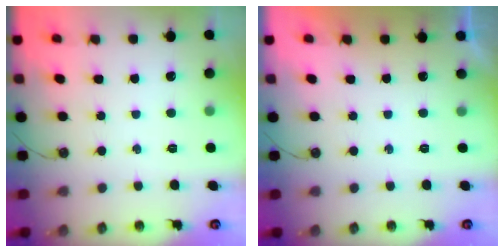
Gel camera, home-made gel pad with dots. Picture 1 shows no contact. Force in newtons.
{"total": 0.0}